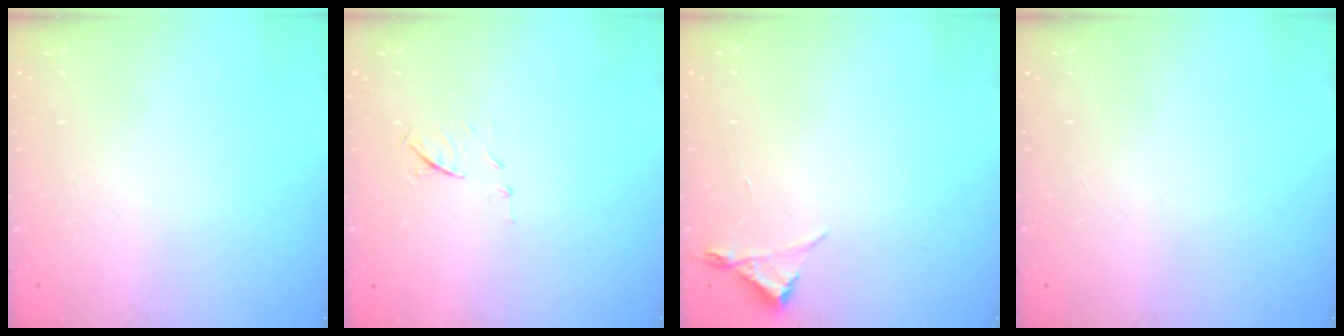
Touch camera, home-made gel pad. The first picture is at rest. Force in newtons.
{"total": 6.3, "press": 6.2, "slide": 0.6}
{"total": 4.2, "press": 4.1, "slide": 0.5}
{"total": 0.0}